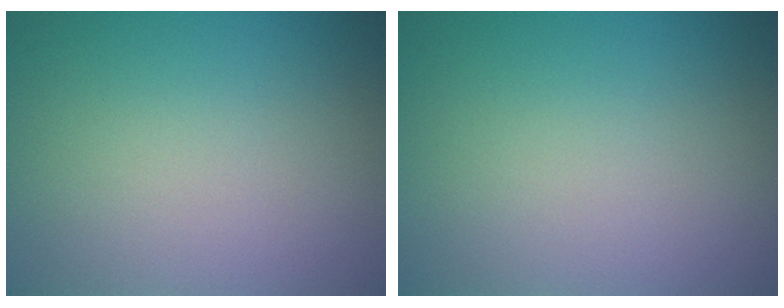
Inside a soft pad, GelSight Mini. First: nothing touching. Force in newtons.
{"total": 0.0}